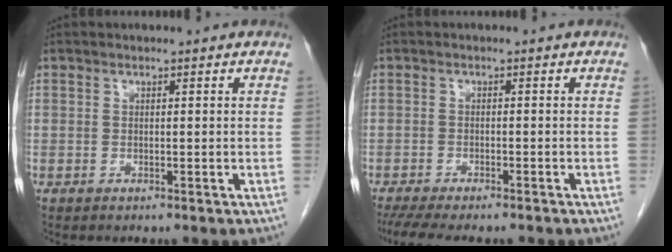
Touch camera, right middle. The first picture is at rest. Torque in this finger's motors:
{"motor_torque": [0.23, -0.21, 0.05, 0.05]}